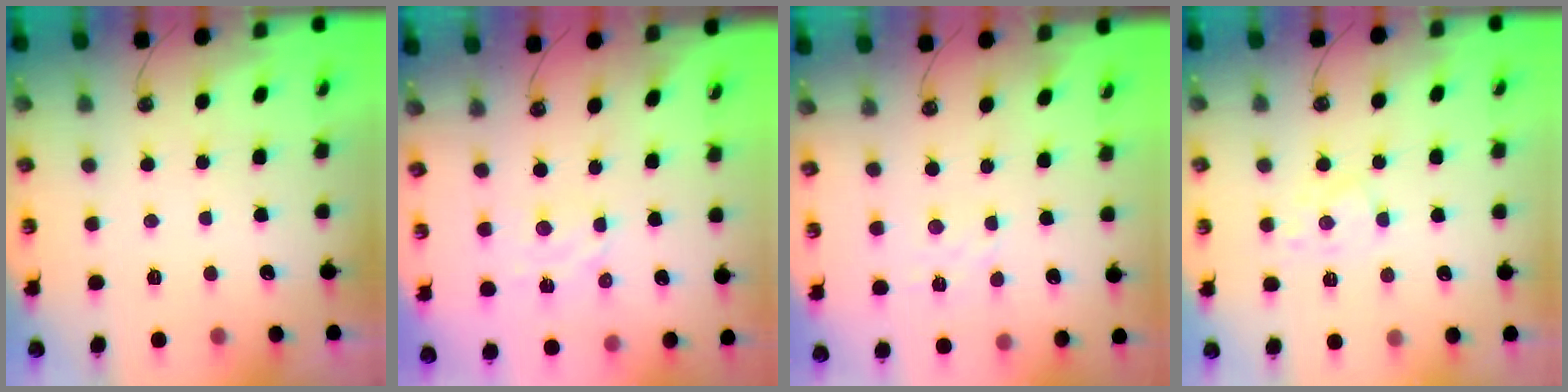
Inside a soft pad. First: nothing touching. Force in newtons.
{"total": 3.5, "press": 3.4, "slide": 0.6}
{"total": 2.5, "press": 2.4, "slide": 0.4}
{"total": 6.6, "press": 6.5, "slide": 1.3}